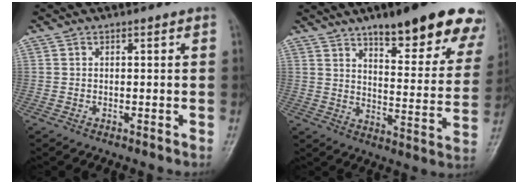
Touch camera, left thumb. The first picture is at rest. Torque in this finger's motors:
{"motor_torque": [0.78, 0.96, 1.29, -1.48, 0.11]}